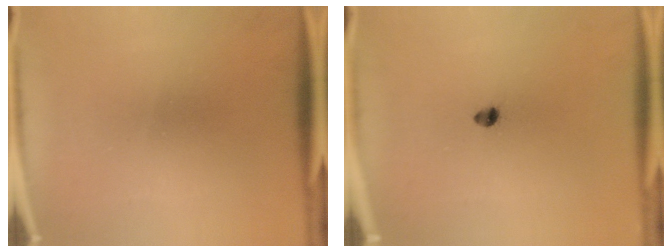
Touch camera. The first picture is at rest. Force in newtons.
{"total": 1.7}